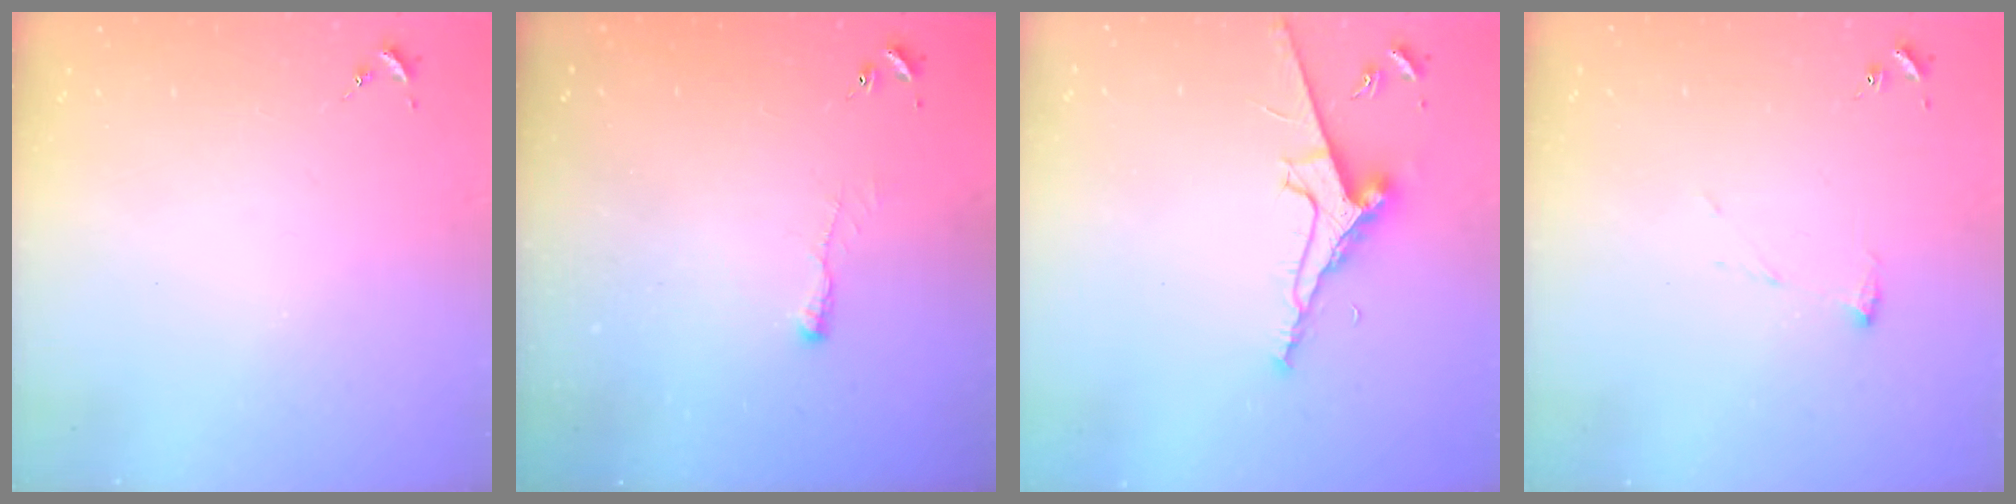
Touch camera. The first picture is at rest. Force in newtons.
{"total": 3.4, "press": 3.4, "slide": 0.6}
{"total": 9.4, "press": 9.3, "slide": 1.2}
{"total": 7.1, "press": 7.0, "slide": 0.4}